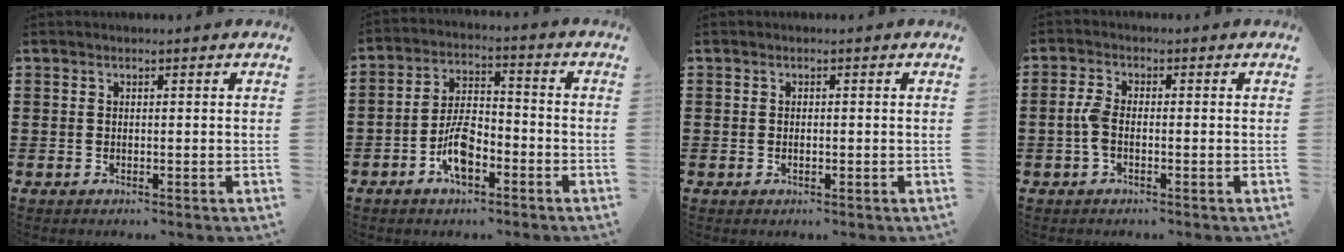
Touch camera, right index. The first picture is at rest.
{"total": 7.3, "force": [-3.4, 3.3, 5.6], "torque": [-0.118, 0.007, -0.066]}
{"total": 0.5, "force": [-0.1, 0.3, 0.4], "torque": [-0.010, -0.001, -0.003]}
{"total": 3.1, "force": [-0.9, 1.3, 2.8], "torque": [-0.073, -0.004, -0.022]}